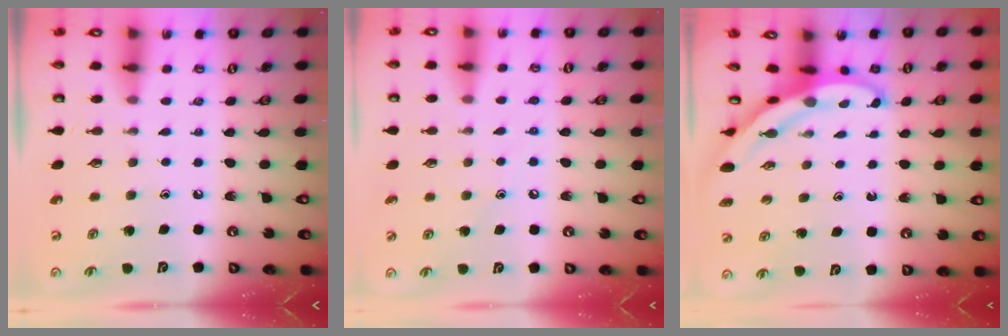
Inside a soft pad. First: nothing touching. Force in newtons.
{"total": 4.6, "press": 4.5, "slide": 0.5}
{"total": 3.8, "press": 3.8, "slide": 0.2}